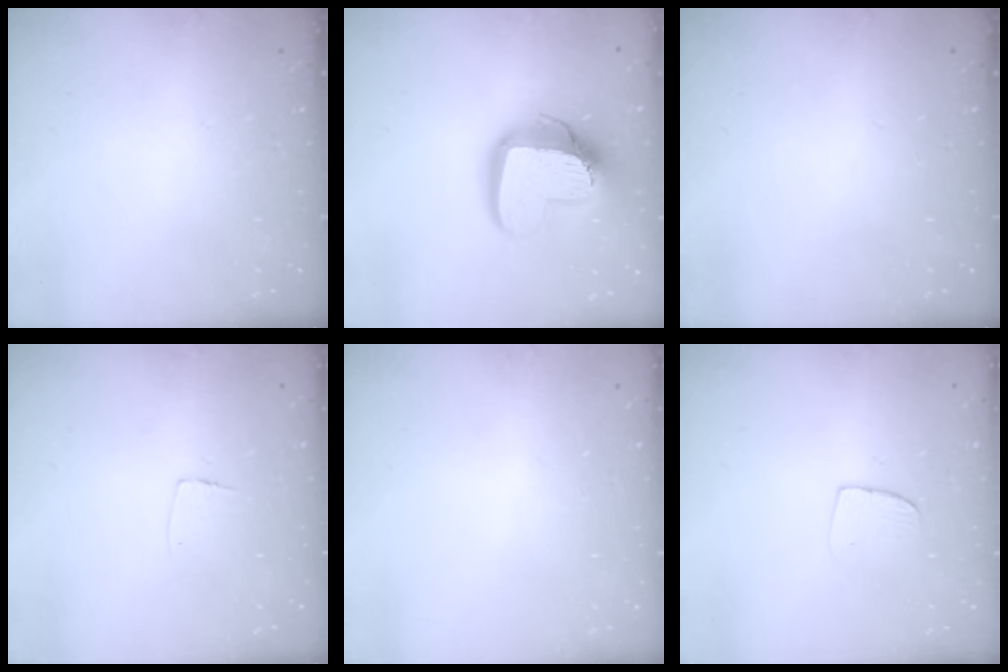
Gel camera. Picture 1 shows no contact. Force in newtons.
{"total": 17.2, "press": 17.2, "slide": 1.5}
{"total": 0.0}
{"total": 5.4, "press": 5.4, "slide": 0.3}
{"total": 0.0}
{"total": 4.2, "press": 4.2, "slide": 0.3}